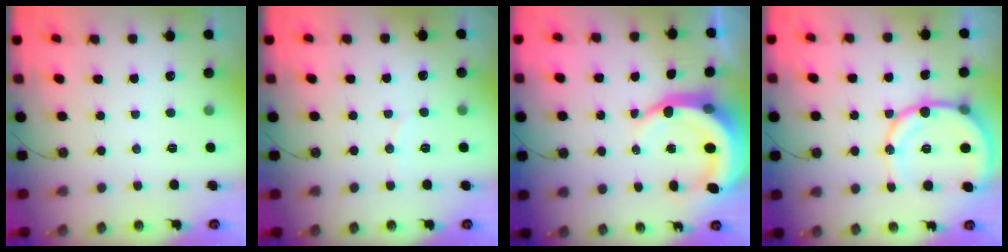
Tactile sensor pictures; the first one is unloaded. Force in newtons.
{"total": 3.1, "press": 3.1, "slide": 0.3}
{"total": 9.1, "press": 9.0, "slide": 1.2}
{"total": 13.9, "press": 13.6, "slide": 2.8}